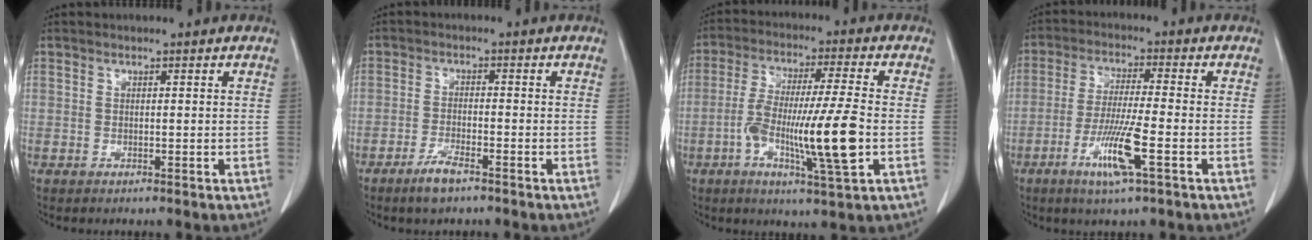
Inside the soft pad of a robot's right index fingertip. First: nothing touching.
{"total": 3.9, "force": [-2.9, 0.8, 2.6], "torque": [-0.055, -0.003, -0.053]}
{"total": 13.4, "force": [-3.2, 0.4, 13.0], "torque": [-0.241, -0.005, -0.058]}
{"total": 8.7, "force": [-3.7, -0.1, 7.9], "torque": [-0.157, -0.015, -0.069]}